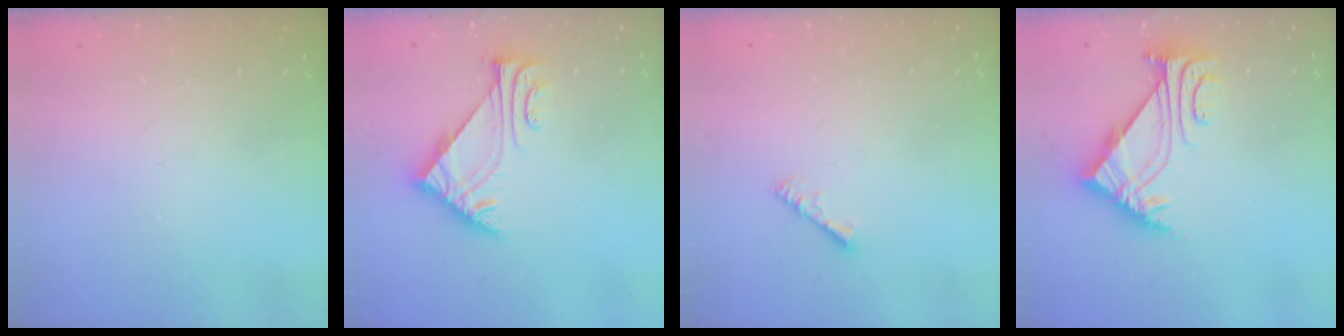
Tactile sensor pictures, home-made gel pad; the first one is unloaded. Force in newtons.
{"total": 5.5, "press": 5.4, "slide": 0.9}
{"total": 2.8, "press": 2.8, "slide": 0.5}
{"total": 5.8, "press": 5.7, "slide": 1.1}